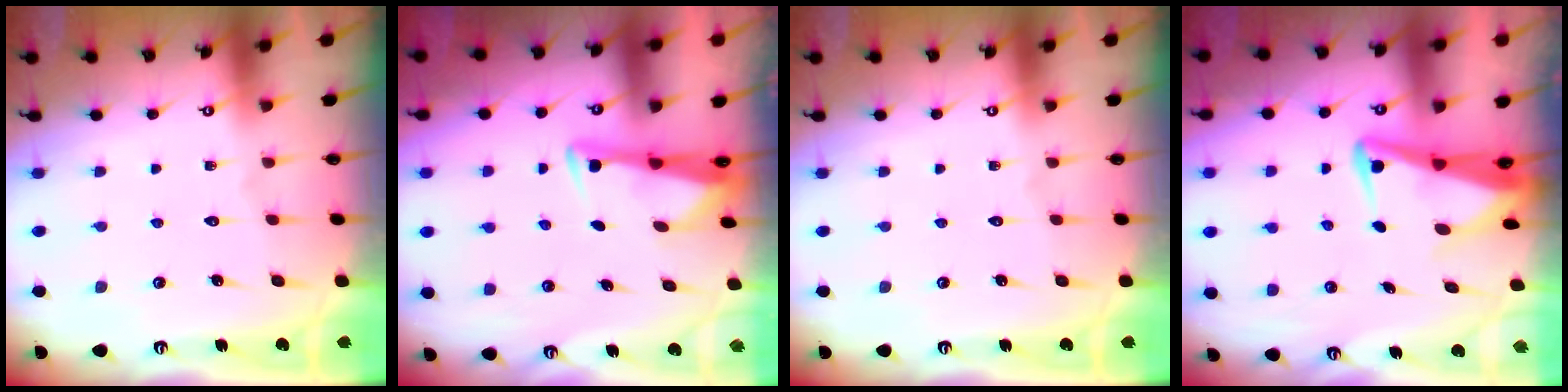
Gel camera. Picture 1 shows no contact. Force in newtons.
{"total": 3.3, "press": 3.3, "slide": 0.4}
{"total": 0.0}
{"total": 4.9, "press": 4.8, "slide": 1.1}